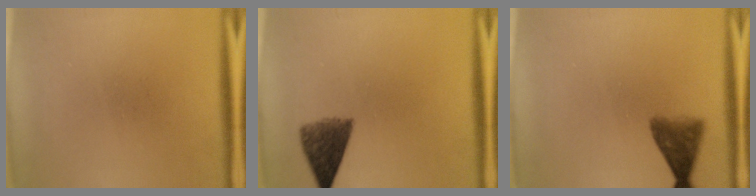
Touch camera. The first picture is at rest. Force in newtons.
{"total": 6.0}
{"total": 4.8}